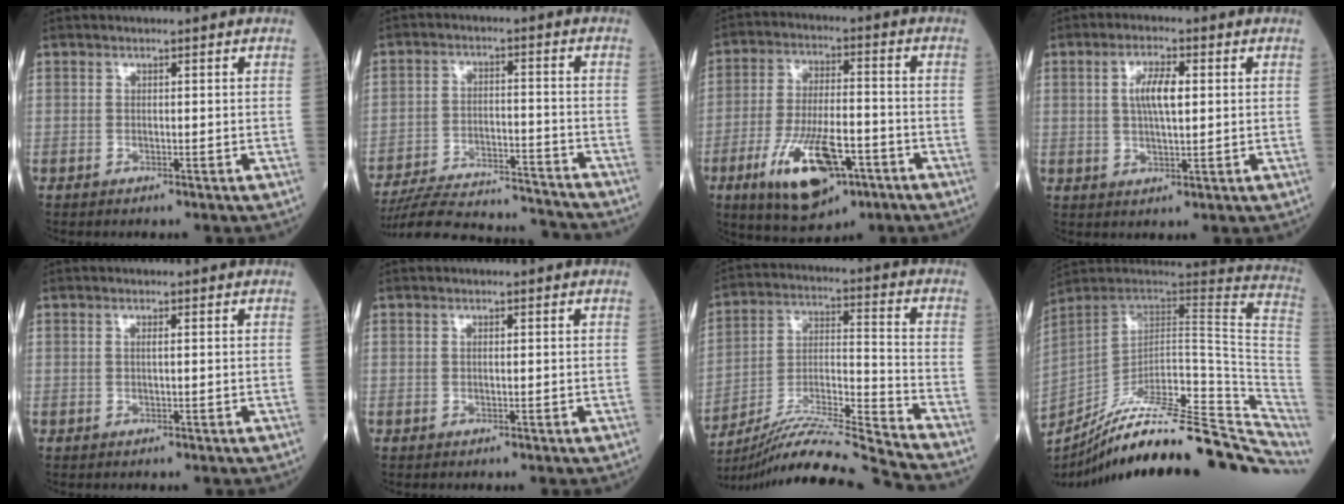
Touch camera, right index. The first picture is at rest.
{"total": 17.5, "force": [-16.9, 2.2, 4.0], "torque": [-0.085, 0.004, -0.249]}
{"total": 13.9, "force": [-6.4, 4.8, 11.3], "torque": [-0.215, -0.011, -0.102]}
{"total": 5.6, "force": [1.1, 1.4, 5.3], "torque": [-0.103, 0.007, 0.022]}
{"total": 0.7, "force": [0.1, 0.0, 0.7], "torque": [-0.015, 0.000, 0.001]}
{"total": 0.5, "force": [0.1, 0.1, 0.5], "torque": [-0.012, 0.000, 0.001]}
{"total": 18.8, "force": [-17.6, -3.0, 5.9], "torque": [-0.112, -0.006, -0.304]}
{"total": 30.4, "force": [-23.8, 6.3, 17.9], "torque": [-0.174, -0.007, -0.340]}